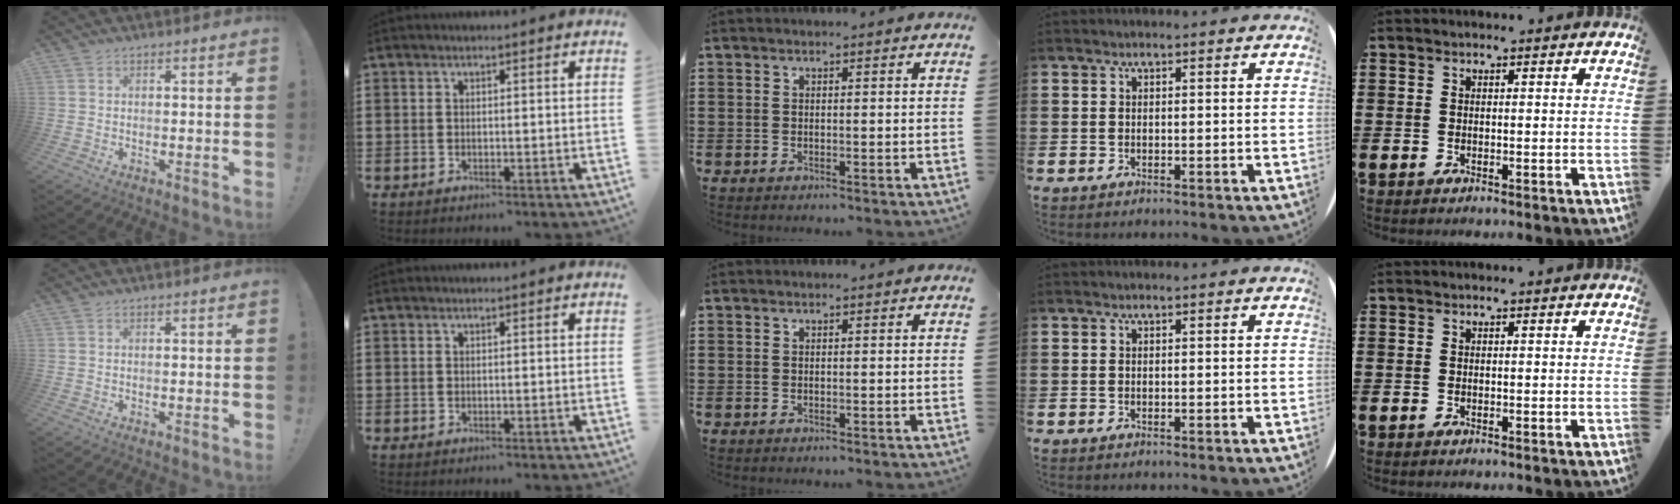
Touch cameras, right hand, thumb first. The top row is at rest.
{}